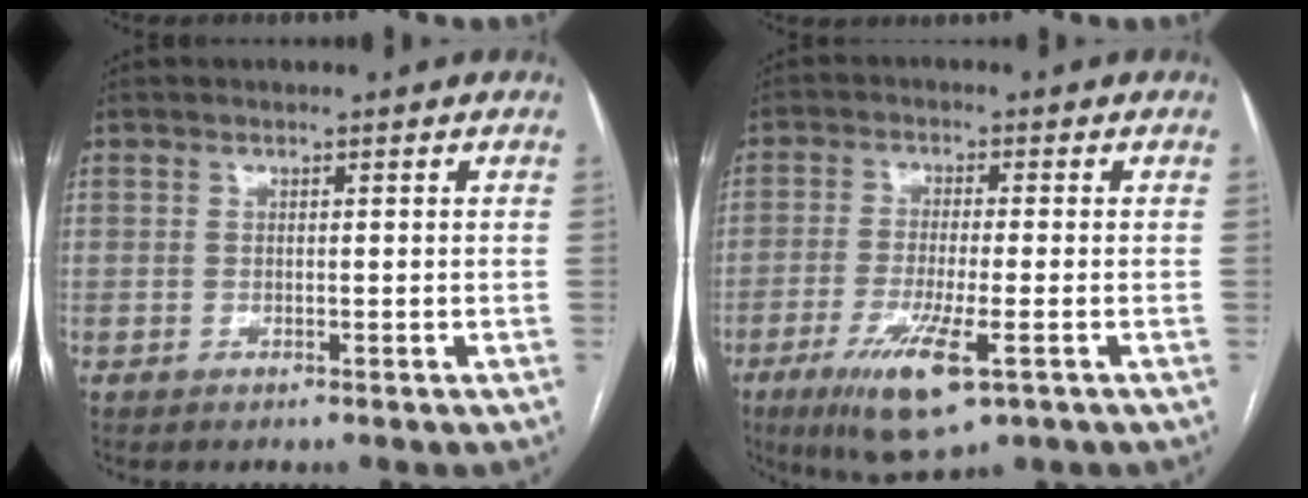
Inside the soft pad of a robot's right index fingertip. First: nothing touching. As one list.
[{"total": 10.4, "force": [-4.9, 1.6, 9.0], "torque": [-0.171, -0.029, -0.078]}]